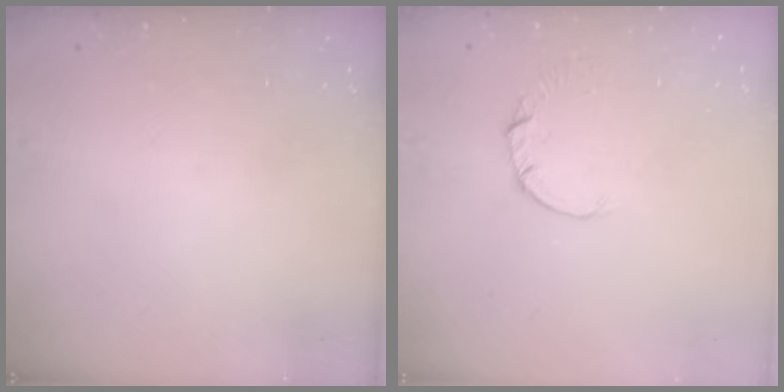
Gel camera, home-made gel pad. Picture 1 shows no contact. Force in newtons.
{"total": 0.5, "press": 0.5, "slide": 0.1}